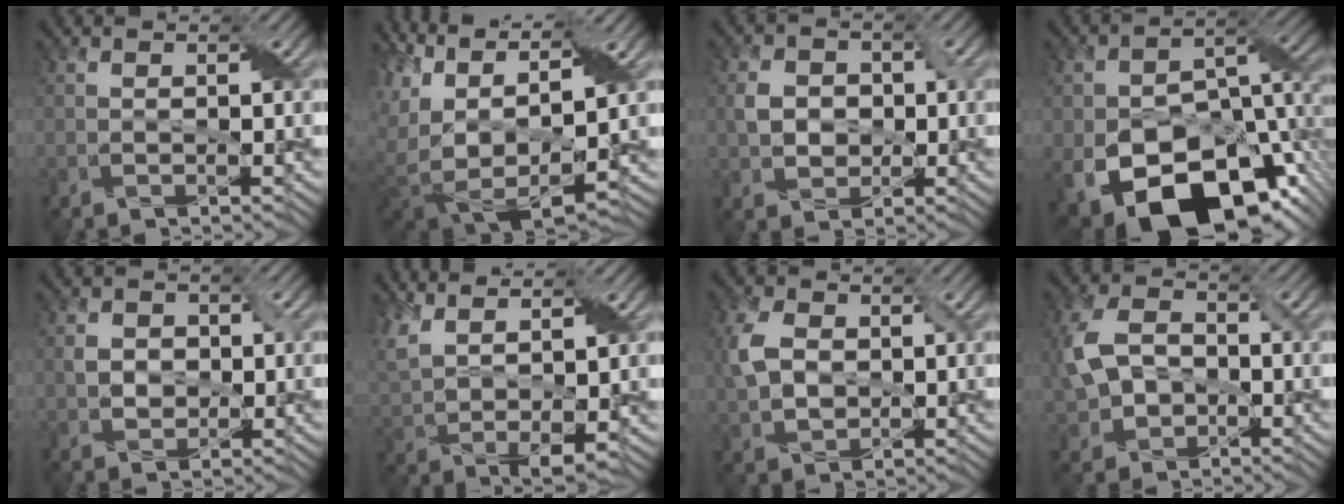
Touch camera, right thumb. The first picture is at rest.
{"total": 12.9, "force": [1.6, 7.7, 10.2], "torque": [-0.242, -0.014, 0.059]}
{"total": 3.9, "force": [0.0, 3.4, 1.8], "torque": [-0.038, -0.002, 0.000]}
{"total": 18.3, "force": [-8.3, 11.3, 11.8], "torque": [-0.203, -0.046, -0.123]}
{"total": 2.7, "force": [-0.1, 2.5, 1.2], "torque": [-0.025, -0.003, -0.001]}
{"total": 7.8, "force": [3.9, 2.8, 6.1], "torque": [-0.151, -0.011, 0.093]}
{"total": 5.9, "force": [0.6, 4.4, 3.9], "torque": [-0.099, 0.004, 0.011]}
{"total": 7.1, "force": [-0.8, 5.5, 4.4], "torque": [-0.114, 0.001, -0.020]}